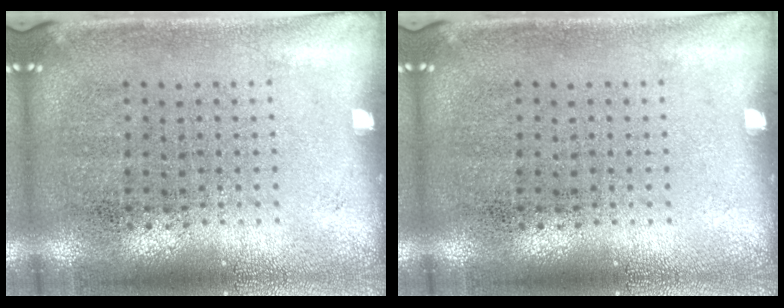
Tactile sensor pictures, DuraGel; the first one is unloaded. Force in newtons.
{"total": 0.0}